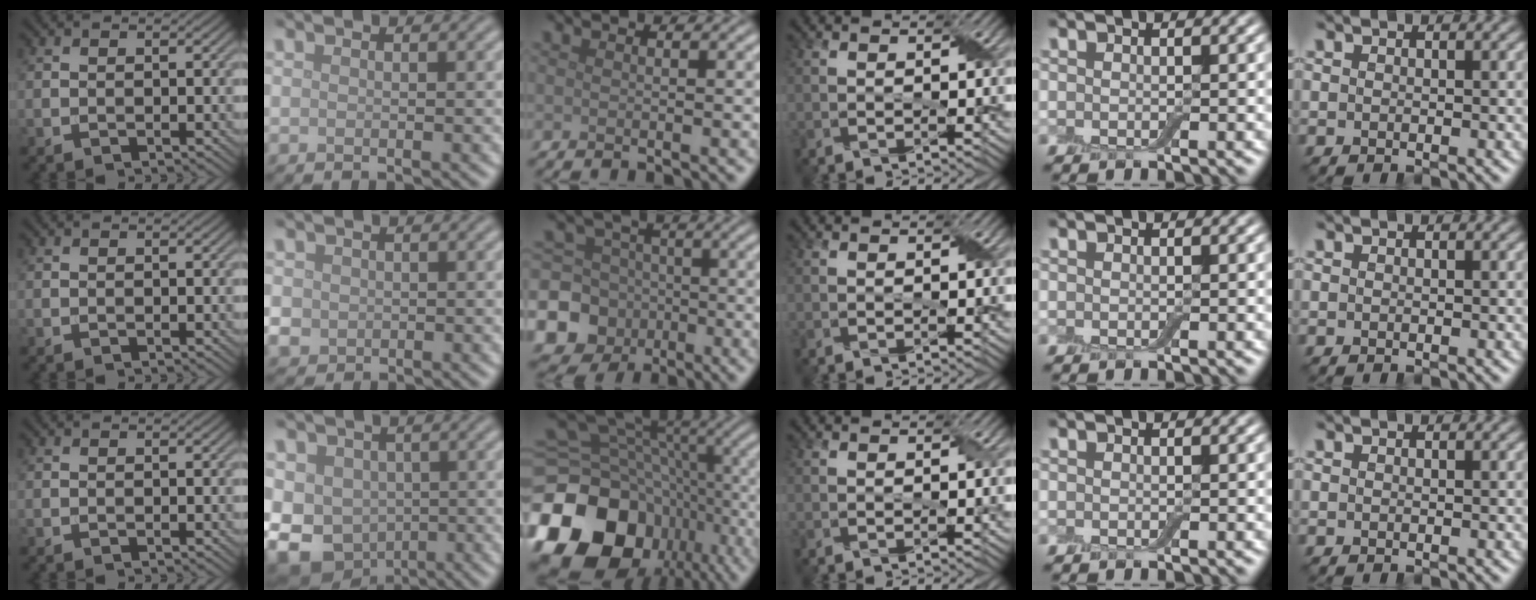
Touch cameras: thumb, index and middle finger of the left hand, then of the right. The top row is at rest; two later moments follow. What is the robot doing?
{"motion": "fold", "object": "aluminum foil"}